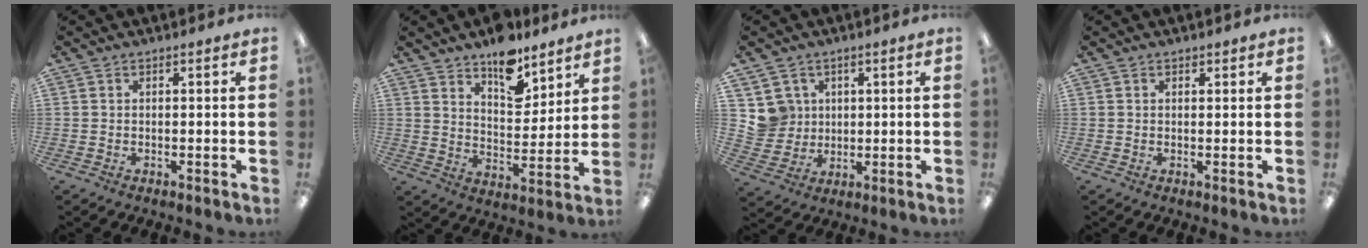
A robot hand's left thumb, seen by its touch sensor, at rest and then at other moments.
{"total": 10.8, "force": [8.7, 4.7, 4.3], "torque": [-0.051, -0.060, 0.155]}
{"total": 6.9, "force": [2.8, 6.3, -0.1], "torque": [-0.007, -0.004, 0.057]}
{"total": 0.7, "force": [0.5, 0.5, 0.1], "torque": [0.006, -0.002, 0.008]}